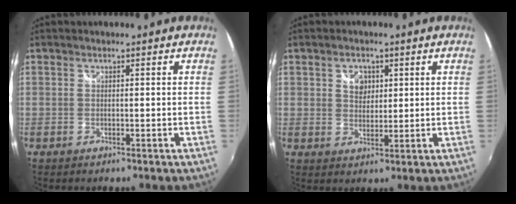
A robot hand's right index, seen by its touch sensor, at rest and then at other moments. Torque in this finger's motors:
{"motor_torque": [0.01, 0.01, 0.03, 0.04]}